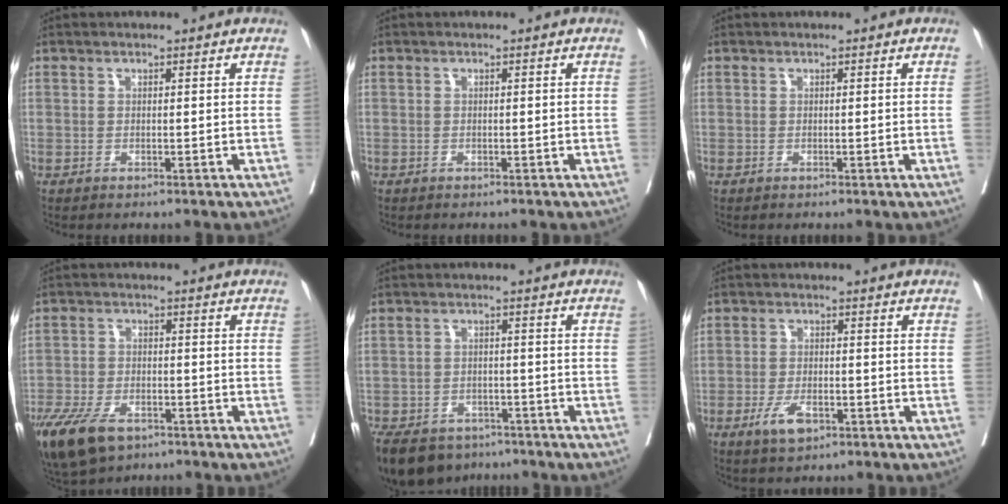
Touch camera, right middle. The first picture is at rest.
{"total": 0.6, "force": [-0.3, 0.5, -0.1], "torque": [0.000, 0.006, -0.007]}
{"total": 0.7, "force": [0.0, -0.3, 0.6], "torque": [-0.006, 0.001, -0.003]}
{"total": 12.6, "force": [-8.1, 6.3, 7.3], "torque": [-0.161, -0.017, -0.138]}
{"total": 13.7, "force": [-9.9, 8.1, 4.8], "torque": [-0.116, -0.013, -0.135]}
{"total": 4.6, "force": [-2.4, 1.9, 3.4], "torque": [-0.069, -0.003, -0.039]}